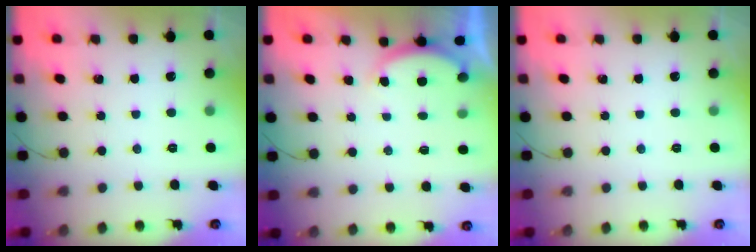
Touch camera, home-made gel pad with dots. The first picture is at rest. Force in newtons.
{"total": 2.3, "press": 2.2, "slide": 0.6}
{"total": 0.0}